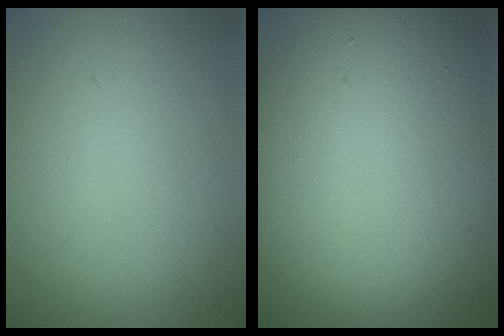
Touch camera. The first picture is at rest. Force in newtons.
{"total": 22.1, "press": 22.1, "slide": 1.1}